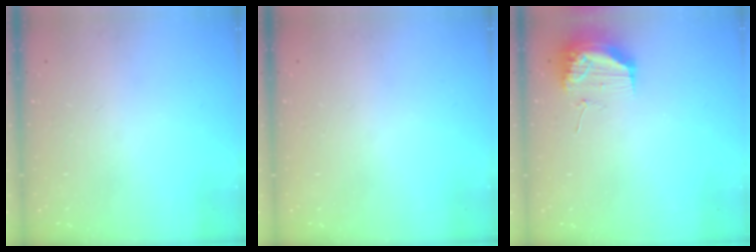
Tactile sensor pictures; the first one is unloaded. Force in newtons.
{"total": 0.0}
{"total": 17.0, "press": 13.3, "slide": 10.6}